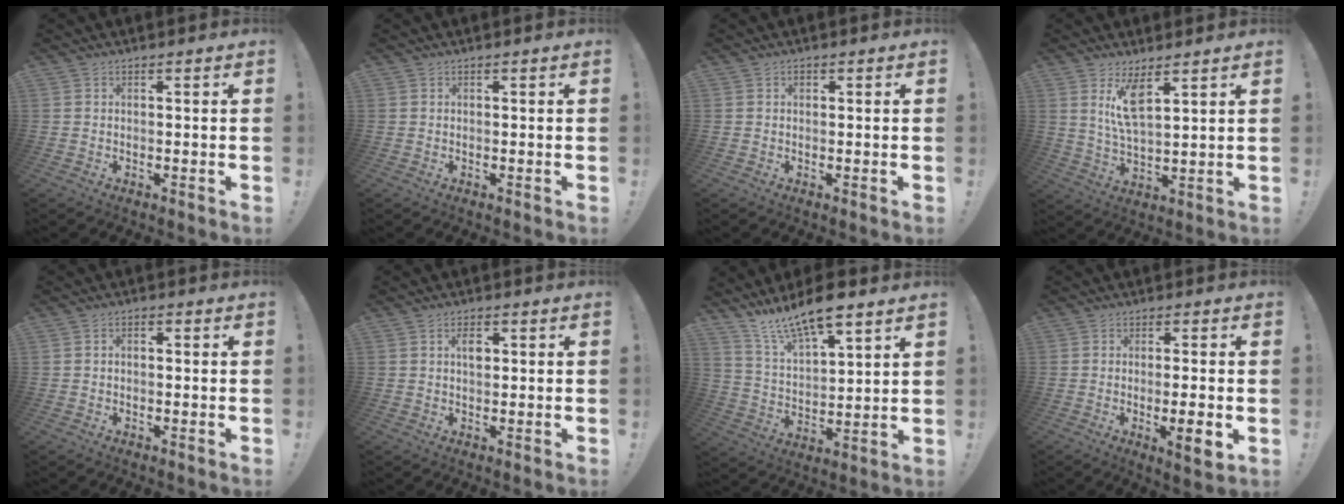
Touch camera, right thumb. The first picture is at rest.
{"total": 0.0}
{"total": 0.6, "force": [0.2, 0.5, 0.2], "torque": [0.003, -0.001, 0.003]}
{"total": 9.6, "force": [5.3, 3.1, 7.4], "torque": [-0.129, -0.019, 0.093]}
{"total": 1.6, "force": [-1.0, 0.8, 0.9], "torque": [-0.012, 0.006, -0.018]}
{"total": 3.1, "force": [0.7, 1.8, 2.4], "torque": [-0.031, 0.000, 0.005]}
{"total": 12.2, "force": [10.3, 2.6, 6.0], "torque": [-0.116, -0.079, 0.182]}
{"total": 6.9, "force": [-1.5, 1.1, 6.6], "torque": [-0.084, -0.007, -0.023]}